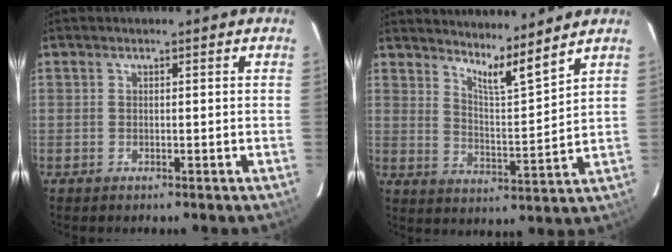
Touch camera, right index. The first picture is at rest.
{"total": 8.1, "force": [7.1, -0.7, 3.7], "torque": [-0.059, -0.026, 0.119]}